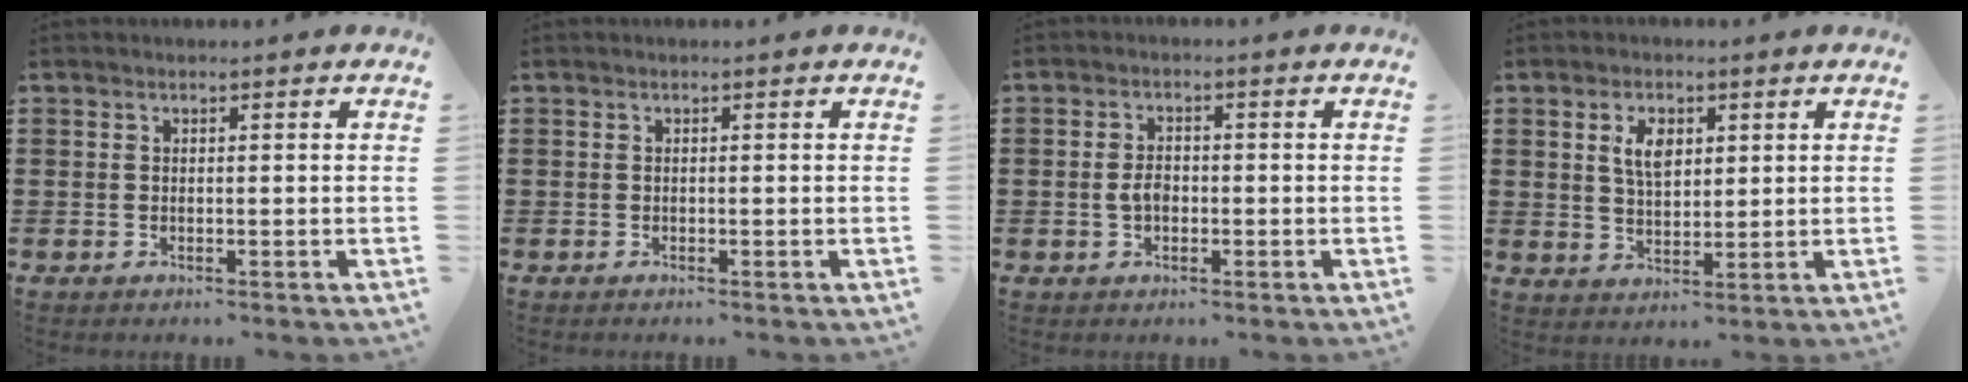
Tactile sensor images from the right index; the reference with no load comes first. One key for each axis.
{"total": 0.0}
{"total": 2.7, "fx": -0.4, "fy": 1.5, "fz": 2.2, "tx": -0.052, "ty": -0.002, "tz": -0.009}
{"total": 4.5, "fx": 1.9, "fy": 2.3, "fz": 3.4, "tx": -0.065, "ty": 0.008, "tz": 0.032}